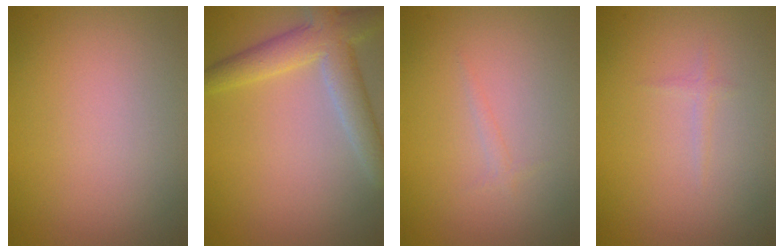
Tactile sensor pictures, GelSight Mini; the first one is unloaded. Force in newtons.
{"total": 4.8, "press": 4.8, "slide": 0.1}
{"total": 0.6, "press": 0.6, "slide": 0.0}
{"total": 0.6, "press": 0.6, "slide": 0.0}